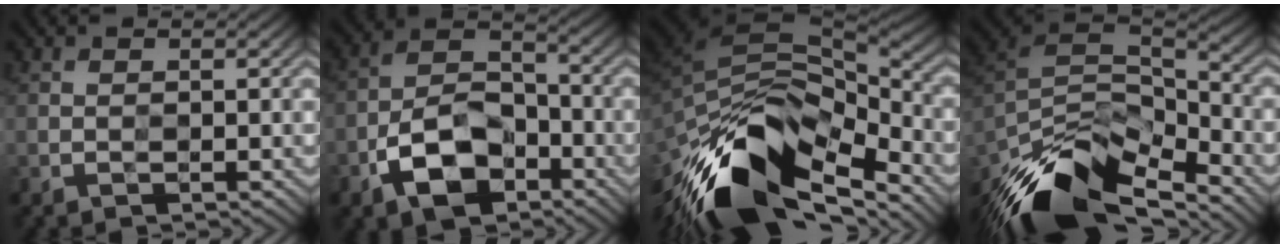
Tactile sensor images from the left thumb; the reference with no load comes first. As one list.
[{"total": 8.1, "force": [-4.5, 4.9, 4.6], "torque": [-0.086, 0.006, -0.093]}, {"total": 15.5, "force": [-10.2, 7.5, 8.8], "torque": [-0.191, -0.022, -0.175]}, {"total": 15.1, "force": [-12.0, 5.4, 7.4], "torque": [-0.190, -0.012, -0.210]}]